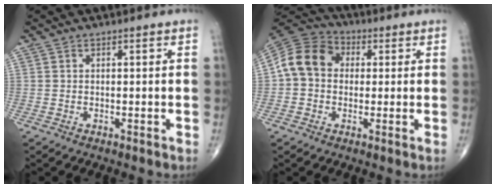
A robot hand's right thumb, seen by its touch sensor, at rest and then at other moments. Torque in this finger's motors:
{"motor_torque": [-0.11, 0.36, 0.20, 0.01, 0.09]}